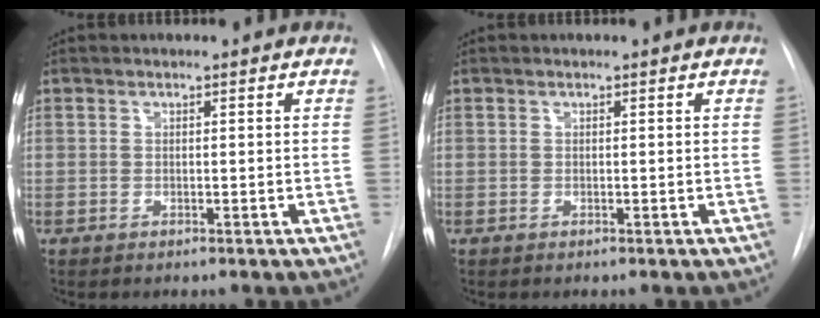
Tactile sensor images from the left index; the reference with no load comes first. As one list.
[{"total": 0.0}]